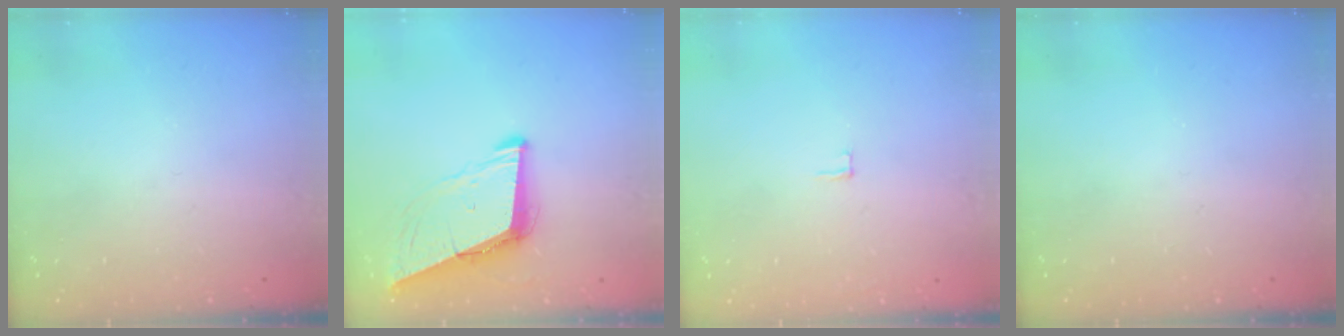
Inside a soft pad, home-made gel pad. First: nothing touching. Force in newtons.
{"total": 8.9, "press": 8.1, "slide": 3.6}
{"total": 2.0, "press": 2.0, "slide": 0.2}
{"total": 0.0}